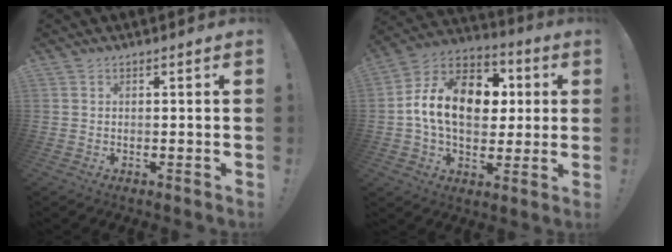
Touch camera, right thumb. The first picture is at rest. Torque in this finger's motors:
{"motor_torque": [2.50, 2.51, 0.16, 0.11, 0.43]}